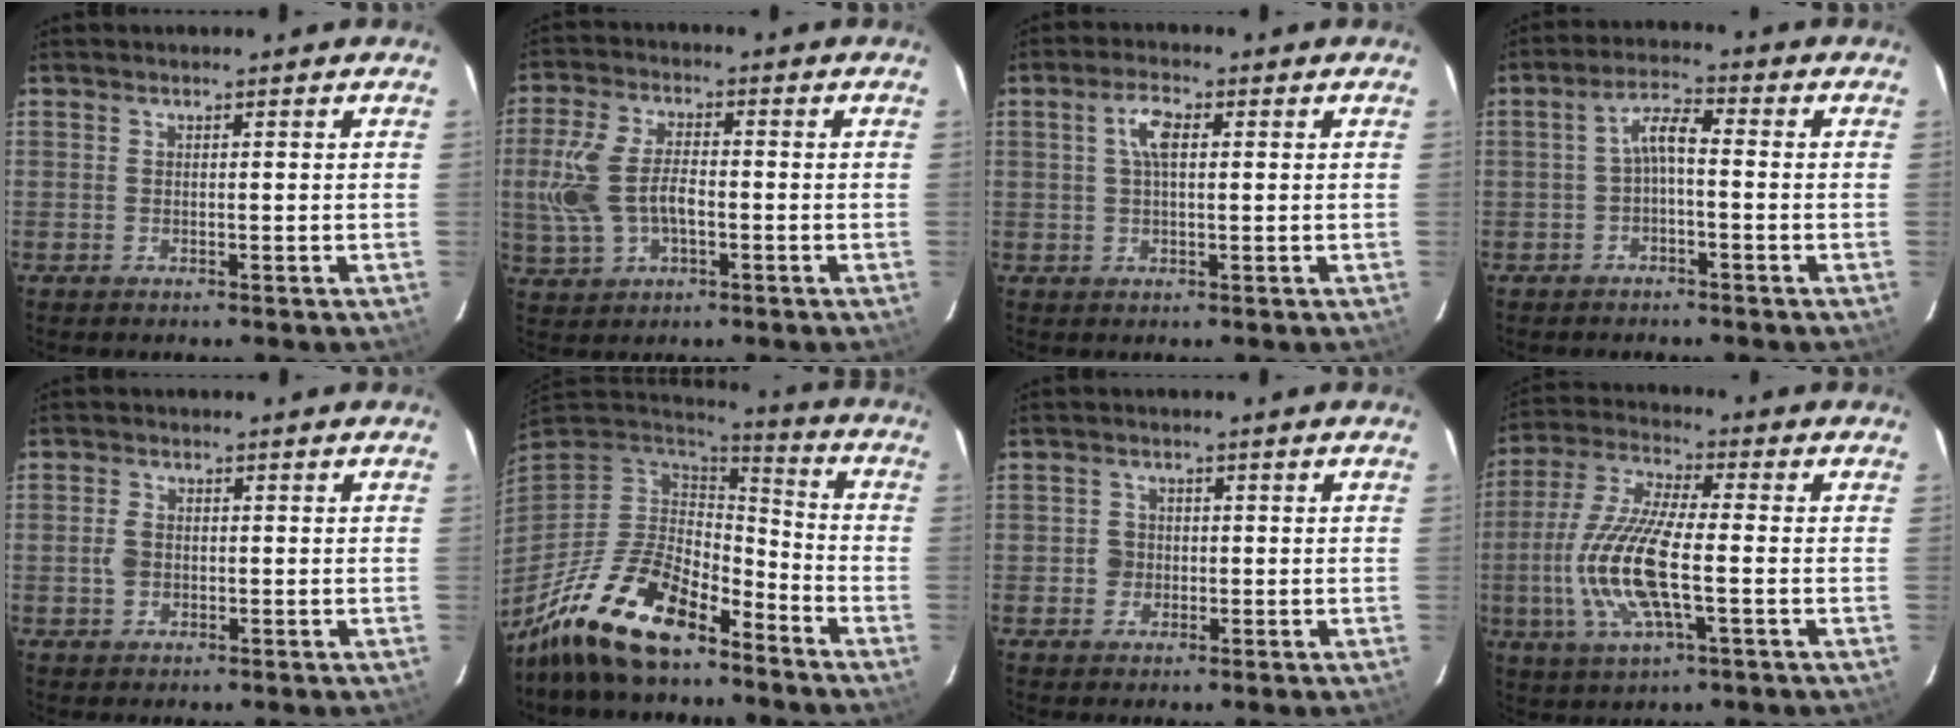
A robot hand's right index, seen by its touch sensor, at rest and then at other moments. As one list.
[{"total": 11.0, "force": [-1.3, 6.3, 8.9], "torque": [-0.194, 0.006, -0.018]}, {"total": 4.3, "force": [1.0, 1.7, 3.8], "torque": [-0.074, 0.012, 0.020]}, {"total": 4.0, "force": [-1.2, 1.1, 3.7], "torque": [-0.077, 0.015, -0.023]}, {"total": 2.7, "force": [-0.3, 2.1, 1.7], "torque": [-0.037, 0.005, -0.005]}, {"total": 17.9, "force": [-12.4, 7.0, 10.9], "torque": [-0.228, -0.018, -0.225]}, {"total": 2.7, "force": [-0.4, 2.6, 0.5], "torque": [-0.009, 0.006, -0.008]}, {"total": 15.1, "force": [-2.9, 4.1, 14.2], "torque": [-0.302, -0.005, -0.059]}]